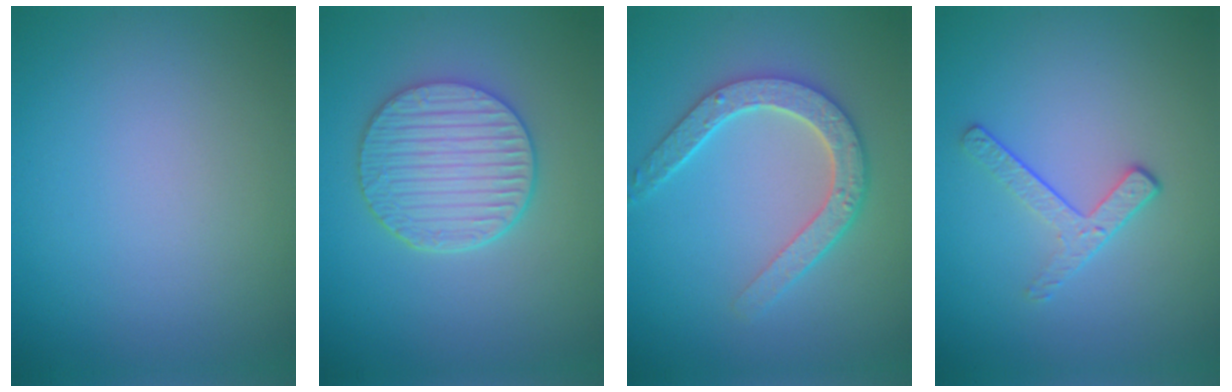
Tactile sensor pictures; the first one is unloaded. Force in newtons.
{"total": 5.5, "press": 4.5, "slide": 3.1}
{"total": 4.7, "press": 3.8, "slide": 2.8}
{"total": 2.0, "press": 1.4, "slide": 1.5}